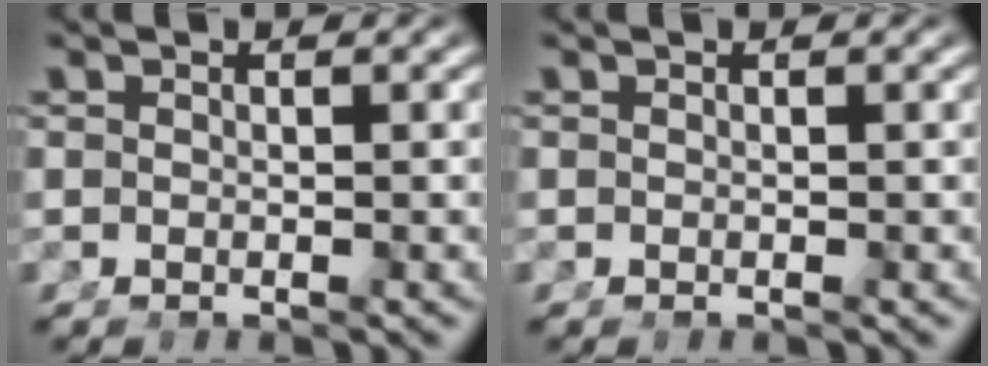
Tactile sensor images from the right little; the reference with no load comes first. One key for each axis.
{"total": 0.0}